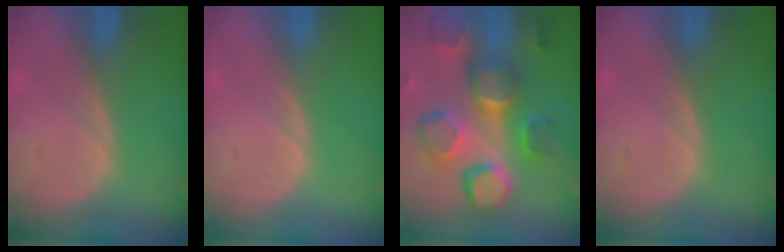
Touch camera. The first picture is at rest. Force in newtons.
{"total": 0.0}
{"total": 12.4, "press": 11.1, "slide": 5.6}
{"total": 0.0}